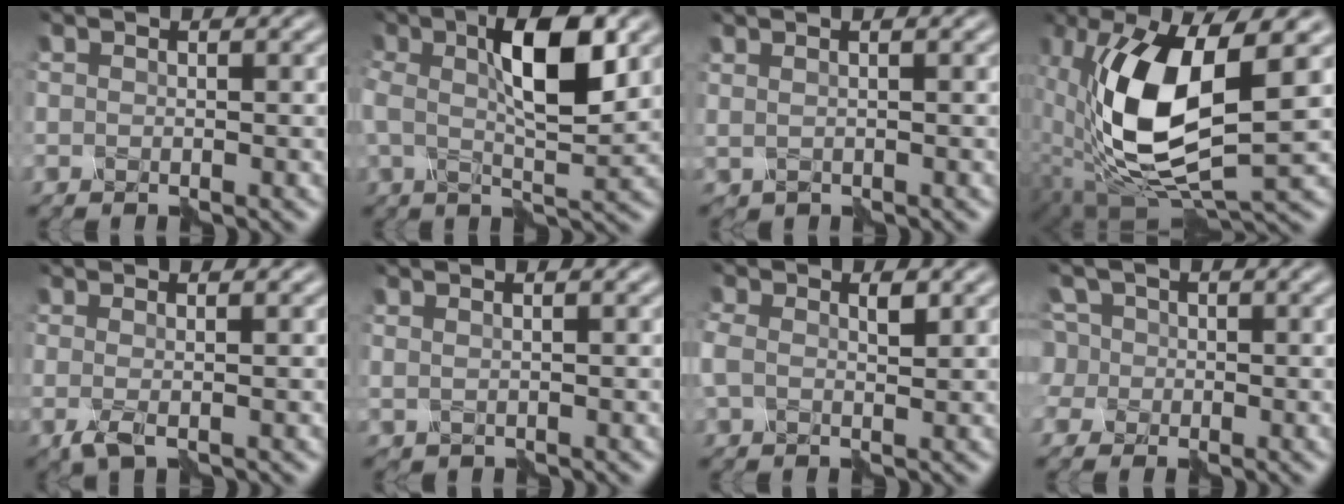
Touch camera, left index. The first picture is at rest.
{"total": 7.8, "force": [1.6, 2.5, 7.3], "torque": [-0.131, 0.006, 0.021]}
{"total": 1.7, "force": [1.0, 0.5, 1.3], "torque": [-0.017, -0.006, 0.013]}
{"total": 11.7, "force": [0.5, 5.1, 10.5], "torque": [-0.212, -0.001, 0.011]}
{"total": 2.2, "force": [0.0, 0.4, 2.2], "torque": [-0.034, 0.004, -0.003]}
{"total": 1.5, "force": [0.9, 0.4, 1.1], "torque": [-0.015, -0.003, 0.012]}
{"total": 2.5, "force": [0.4, 1.5, 1.9], "torque": [-0.048, 0.003, 0.007]}
{"total": 4.7, "force": [1.4, 4.0, 1.9], "torque": [-0.052, 0.023, 0.009]}